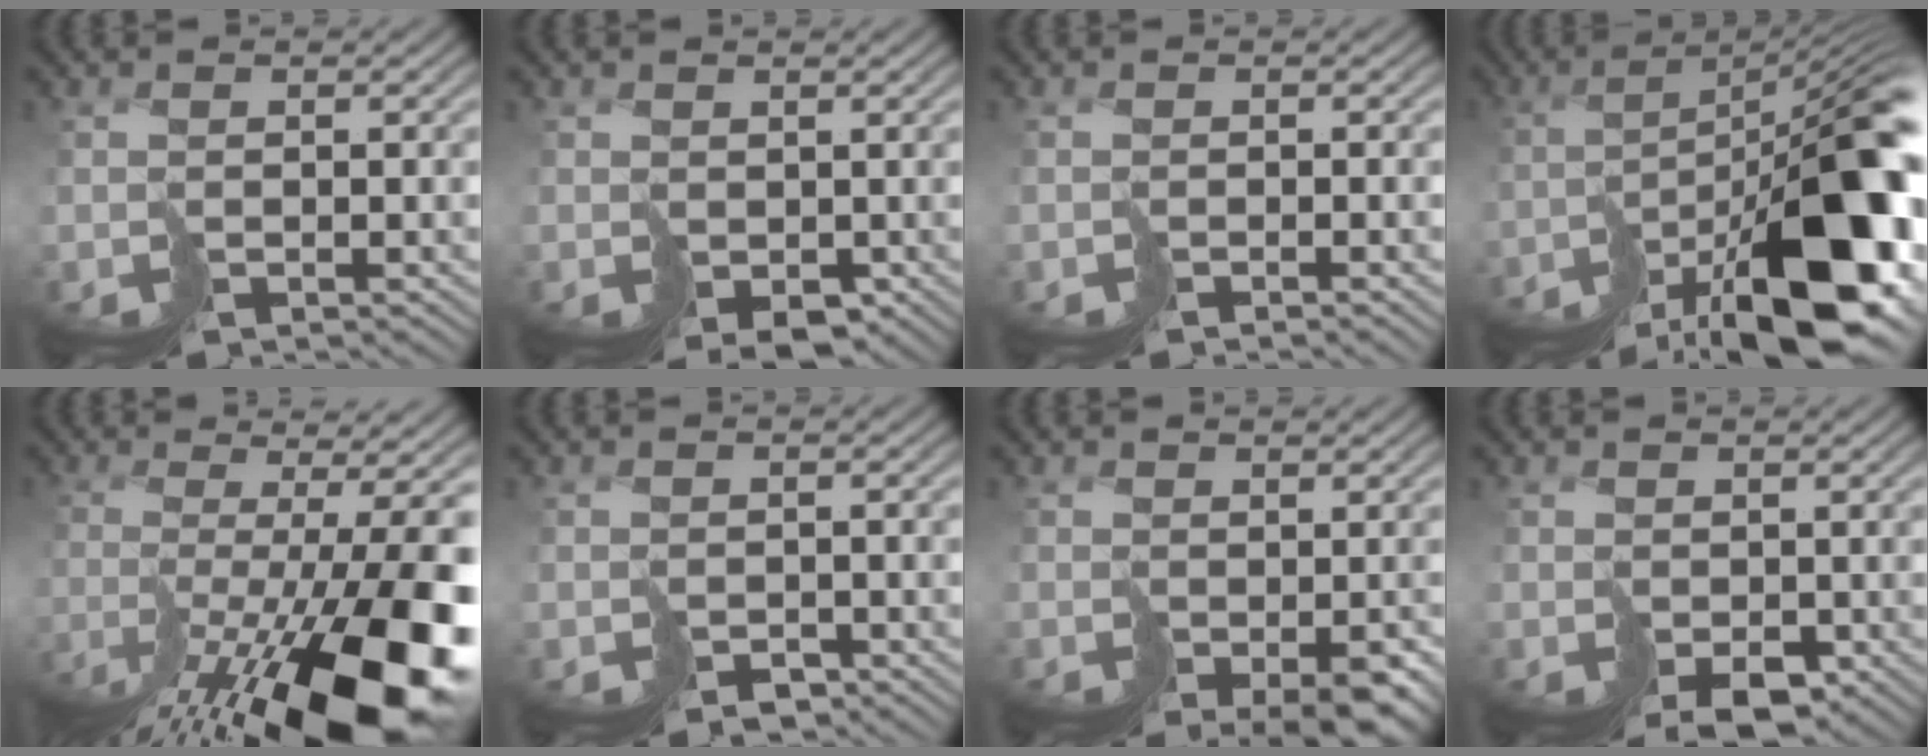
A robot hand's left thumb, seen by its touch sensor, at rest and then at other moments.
{"total": 2.4, "force": [0.0, 1.9, 1.4], "torque": [-0.030, -0.007, 0.006]}
{"total": 0.8, "force": [-0.8, -0.2, -0.1], "torque": [0.008, 0.001, -0.015]}
{"total": 17.8, "force": [-9.2, 5.5, 14.2], "torque": [-0.191, -0.009, -0.143]}
{"total": 17.2, "force": [-7.5, 3.7, 15.0], "torque": [-0.210, -0.020, -0.115]}
{"total": 2.1, "force": [-1.5, 1.4, 0.7], "torque": [-0.003, -0.006, -0.023]}
{"total": 6.1, "force": [-2.3, 3.4, 4.6], "torque": [-0.081, -0.028, -0.015]}
{"total": 3.0, "force": [-0.8, 2.1, 1.9], "torque": [-0.036, -0.005, -0.005]}